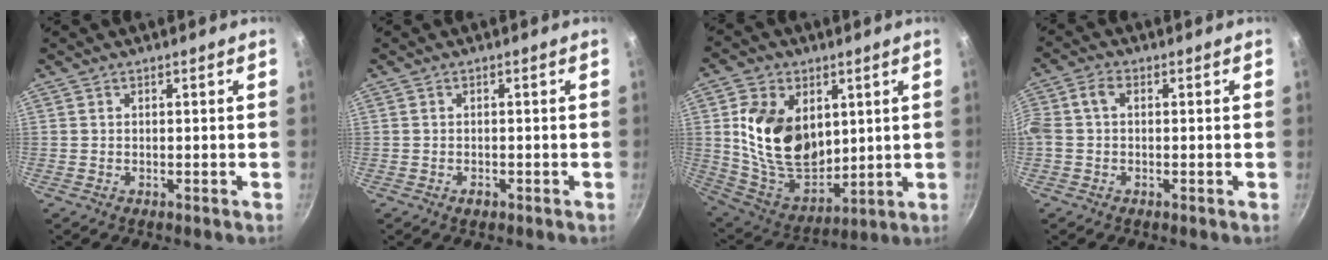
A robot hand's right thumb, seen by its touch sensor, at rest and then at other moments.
{"total": 1.2, "force": [-0.7, 0.7, 0.7], "torque": [-0.011, 0.004, -0.011]}
{"total": 18.9, "force": [4.2, 13.0, 13.1], "torque": [-0.199, -0.034, 0.092]}
{"total": 4.7, "force": [0.1, 3.0, 3.7], "torque": [-0.085, 0.017, -0.010]}